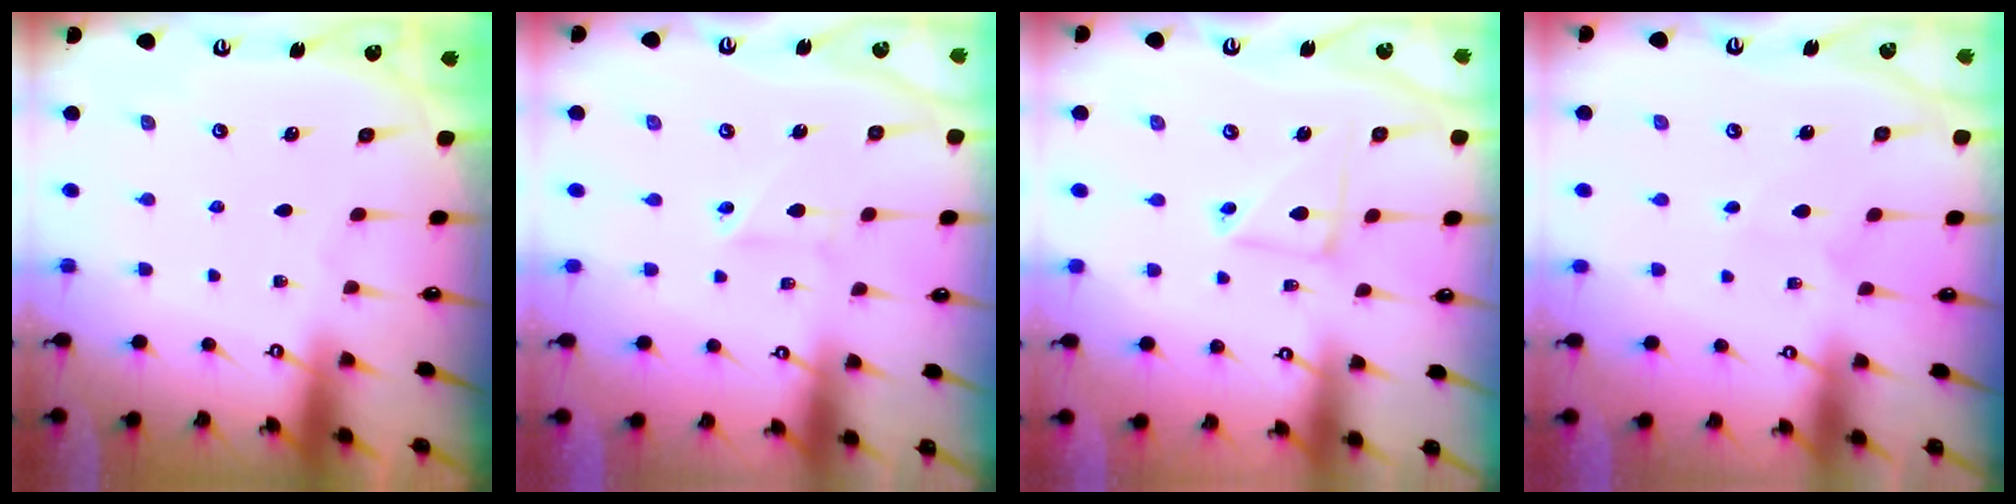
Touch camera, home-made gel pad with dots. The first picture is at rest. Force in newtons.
{"total": 2.8, "press": 2.7, "slide": 0.6}
{"total": 7.7, "press": 7.7, "slide": 0.6}
{"total": 3.8, "press": 3.8, "slide": 0.3}